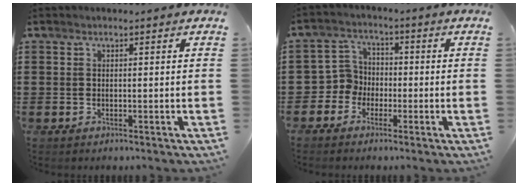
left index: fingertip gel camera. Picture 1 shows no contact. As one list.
[{"total": 4.4, "force": [-2.0, 3.9, 0.4], "torque": [-0.032, 0.009, -0.046]}]